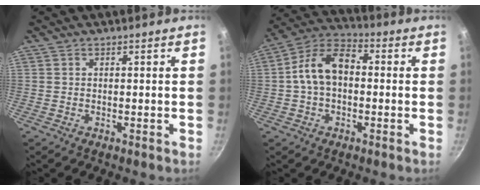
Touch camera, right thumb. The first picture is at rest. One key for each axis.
{"total": 10.9, "fx": 0.1, "fy": 7.2, "fz": 8.2, "tx": -0.128, "ty": 0.039, "tz": -0.016}